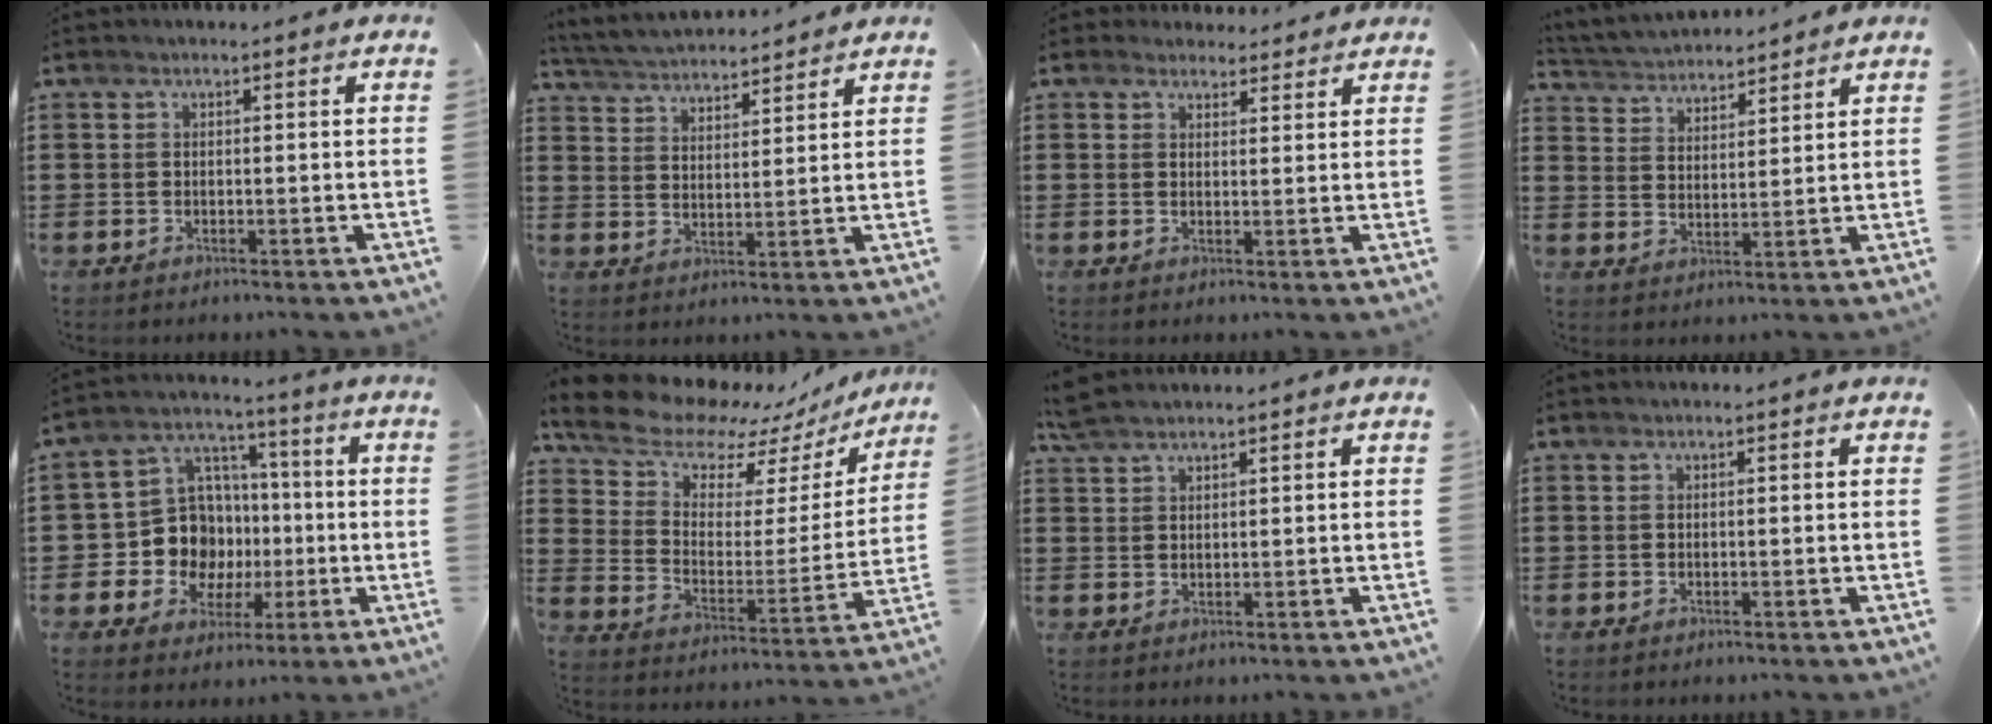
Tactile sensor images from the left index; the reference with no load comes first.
{"total": 4.1, "force": [4.1, 0.2, 0.2], "torque": [-0.023, -0.022, 0.072]}
{"total": 2.9, "force": [2.6, 1.2, 0.2], "torque": [-0.004, -0.003, 0.049]}
{"total": 3.5, "force": [3.5, 0.5, -0.2], "torque": [-0.015, -0.017, 0.060]}
{"total": 11.0, "force": [-1.2, 10.4, 3.3], "torque": [-0.105, 0.006, -0.013]}
{"total": 10.9, "force": [9.8, 3.7, 2.9], "torque": [-0.098, -0.071, 0.170]}
{"total": 2.9, "force": [2.6, 0.6, 1.2], "torque": [-0.031, 0.001, 0.050]}
{"total": 0.0}